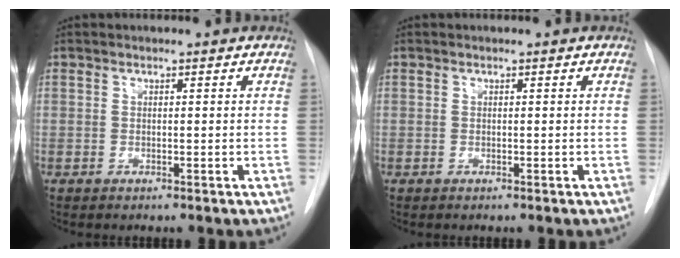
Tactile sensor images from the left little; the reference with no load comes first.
{"total": 0.0}